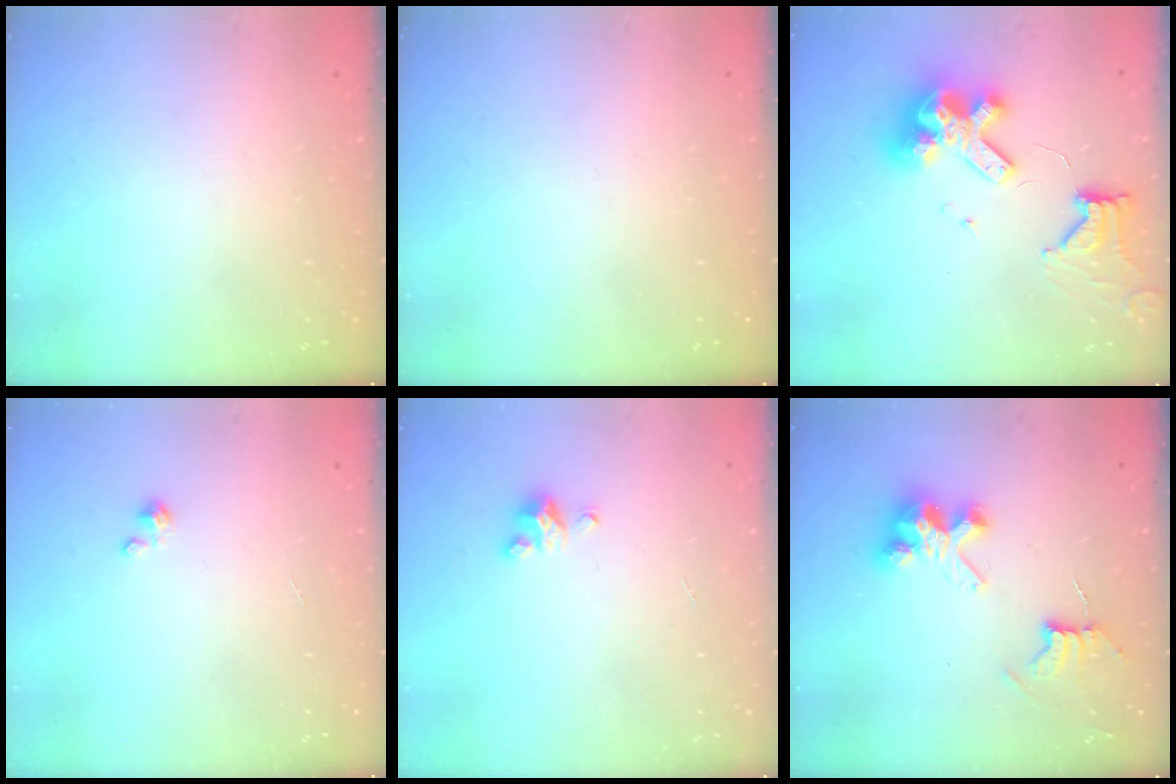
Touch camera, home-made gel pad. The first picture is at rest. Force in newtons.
{"total": 0.0}
{"total": 13.8, "press": 13.7, "slide": 1.6}
{"total": 1.7, "press": 1.7, "slide": 0.1}
{"total": 3.0, "press": 3.0, "slide": 0.3}
{"total": 8.2, "press": 8.1, "slide": 0.8}